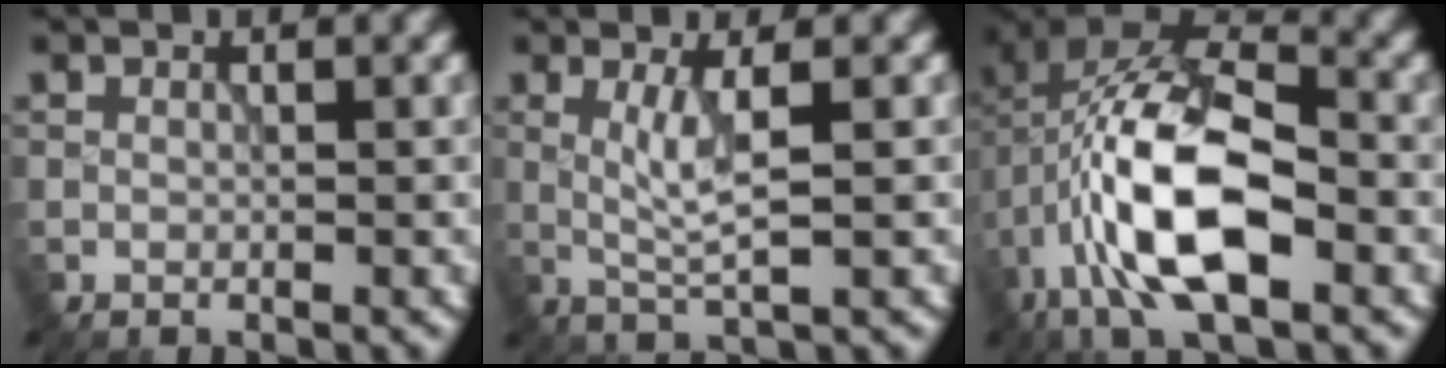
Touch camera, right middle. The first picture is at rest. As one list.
[{"total": 3.0, "force": [0.4, 0.3, 2.9], "torque": [-0.065, -0.006, 0.014]}, {"total": 13.3, "force": [-3.2, 6.3, 11.2], "torque": [-0.214, 0.011, -0.072]}]